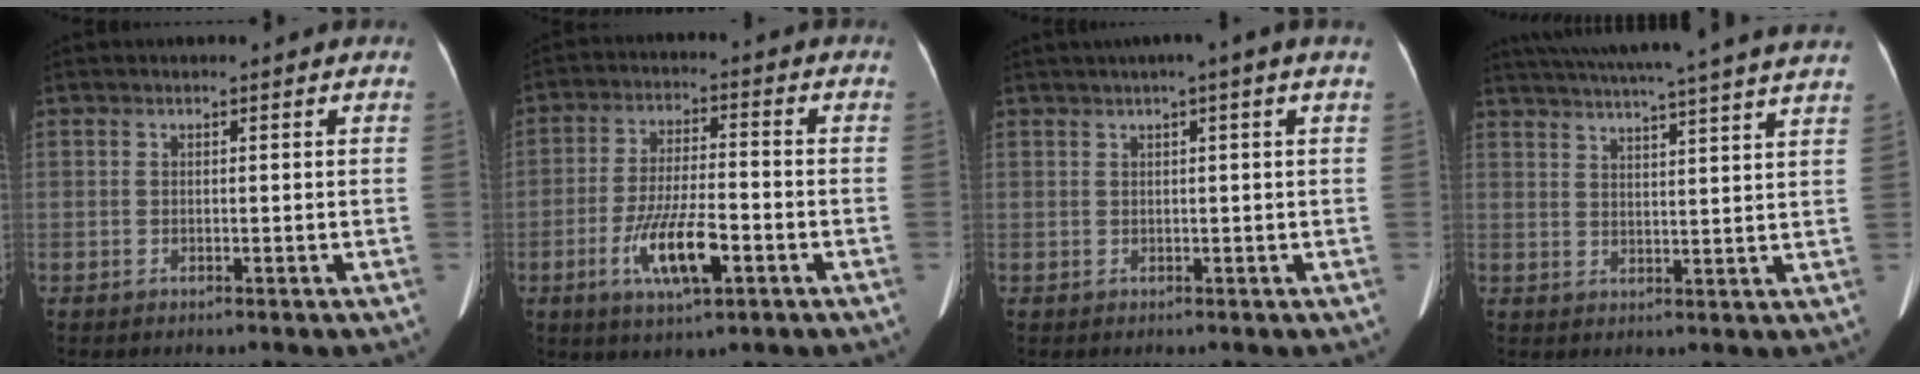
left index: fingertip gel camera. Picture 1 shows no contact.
{"total": 9.9, "force": [-4.0, 2.3, 8.7], "torque": [-0.175, -0.008, -0.068]}
{"total": 3.1, "force": [1.5, -0.7, 2.6], "torque": [-0.038, 0.008, 0.025]}
{"total": 23.9, "force": [21.4, -0.7, 10.6], "torque": [-0.180, -0.012, 0.277]}